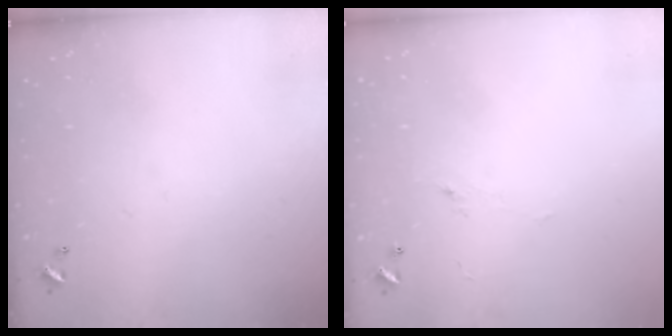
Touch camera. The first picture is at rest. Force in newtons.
{"total": 1.2, "press": 0.8, "slide": 0.8}